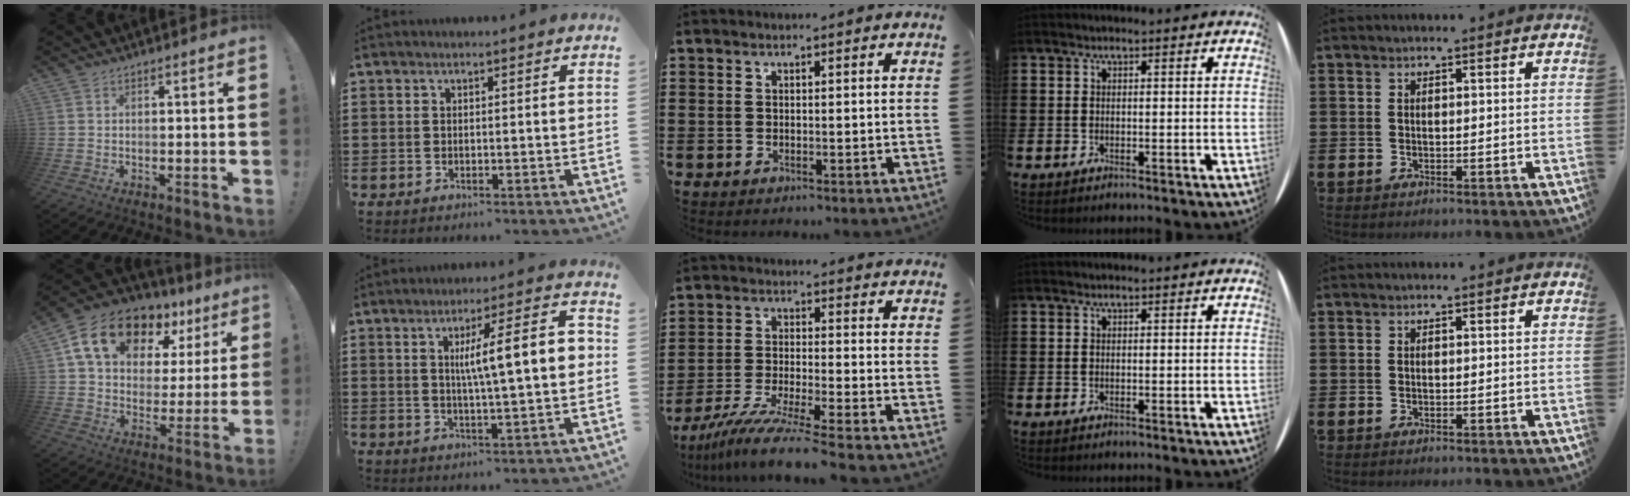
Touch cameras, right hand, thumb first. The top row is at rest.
{"thumb": {"total": 17.8, "force": [10.3, 10.6, 10.0], "torque": [-0.169, -0.046, 0.186]}, "index": {"total": 9.9, "force": [1.5, 1.4, 9.7], "torque": [-0.163, -0.001, 0.016]}, "middle": {"total": 7.9, "force": [-6.8, -0.4, 4.1], "torque": [-0.087, -0.015, -0.130]}}